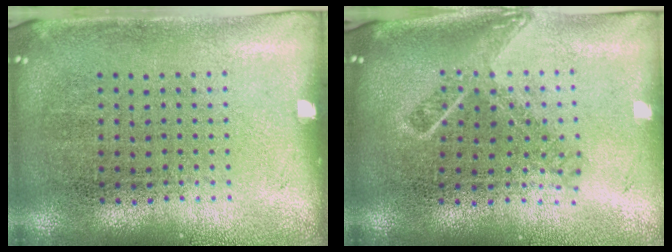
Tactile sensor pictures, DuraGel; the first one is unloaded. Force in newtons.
{"total": 1.6, "press": 1.2, "slide": 1.1}